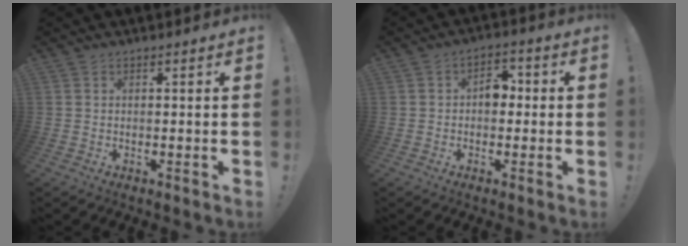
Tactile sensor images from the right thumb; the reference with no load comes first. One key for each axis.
{"total": 6.2, "fx": -0.3, "fy": 4.8, "fz": 4.0, "tx": -0.046, "ty": 0.012, "tz": -0.009}